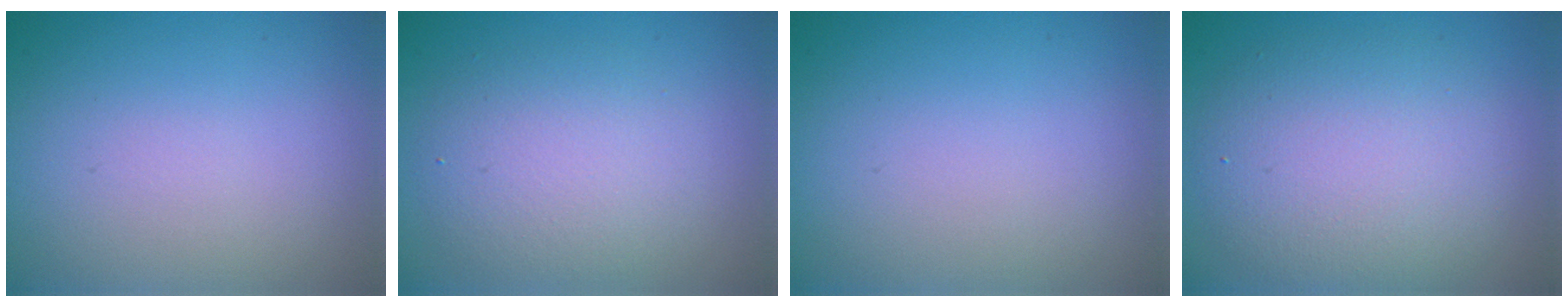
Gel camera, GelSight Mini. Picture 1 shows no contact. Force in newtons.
{"total": 2.6, "press": 2.6, "slide": 0.3}
{"total": 0.0}
{"total": 6.3, "press": 6.3, "slide": 0.3}